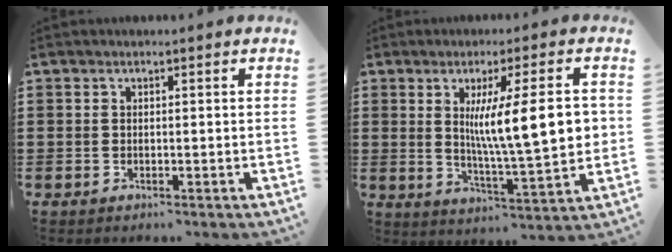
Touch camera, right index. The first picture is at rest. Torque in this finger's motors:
{"motor_torque": [1.35, -0.78, 1.05, 0.21]}